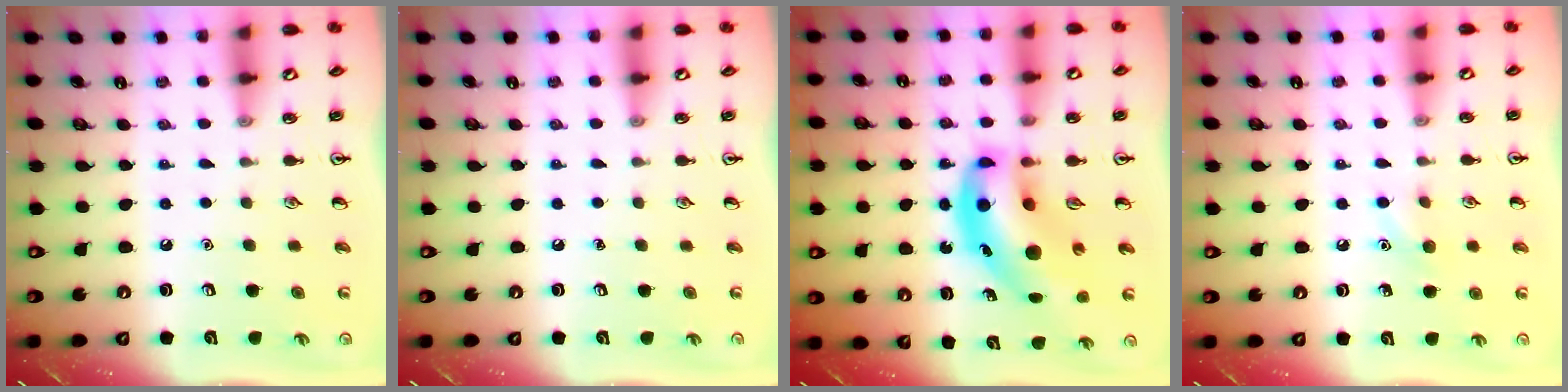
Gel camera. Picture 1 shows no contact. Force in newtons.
{"total": 0.0}
{"total": 14.2, "press": 13.6, "slide": 3.8}
{"total": 6.7, "press": 6.3, "slide": 2.1}